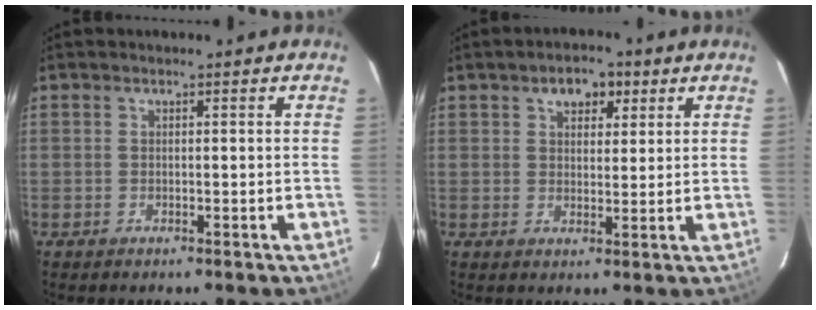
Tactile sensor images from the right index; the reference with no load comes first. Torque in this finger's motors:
{"motor_torque": [0.06, 0.00, 0.07, 0.04]}